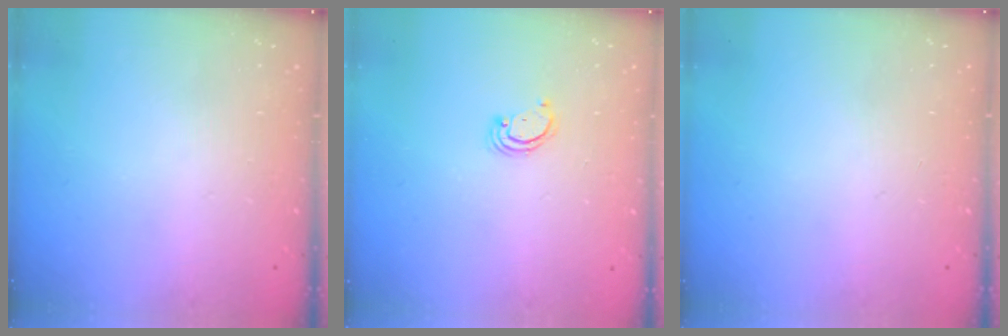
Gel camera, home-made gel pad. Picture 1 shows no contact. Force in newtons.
{"total": 1.7, "press": 1.7, "slide": 0.1}
{"total": 0.0}